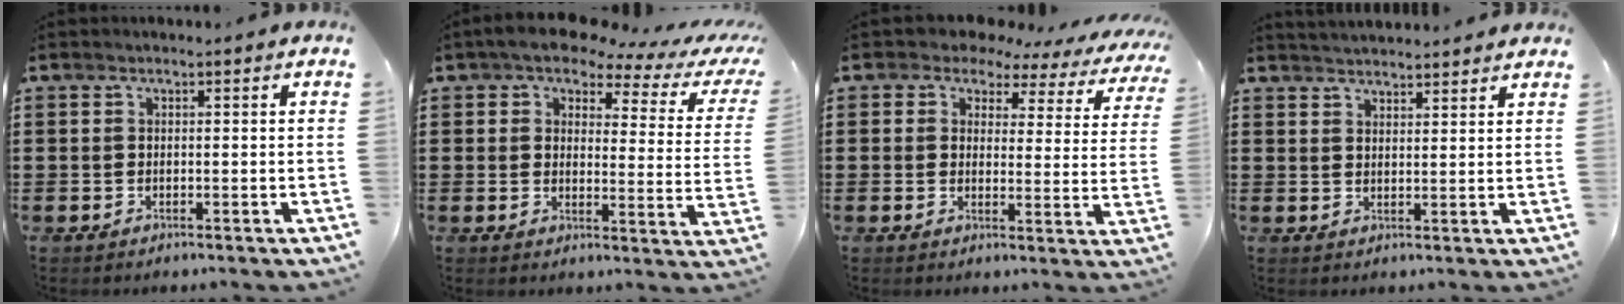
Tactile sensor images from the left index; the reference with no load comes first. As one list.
[{"total": 5.0, "force": [4.1, 1.6, 2.4], "torque": [-0.064, -0.016, 0.066]}, {"total": 3.7, "force": [2.9, 2.1, 1.0], "torque": [-0.039, -0.013, 0.045]}, {"total": 2.7, "force": [2.7, -0.3, -0.3], "torque": [-0.001, -0.008, 0.052]}]